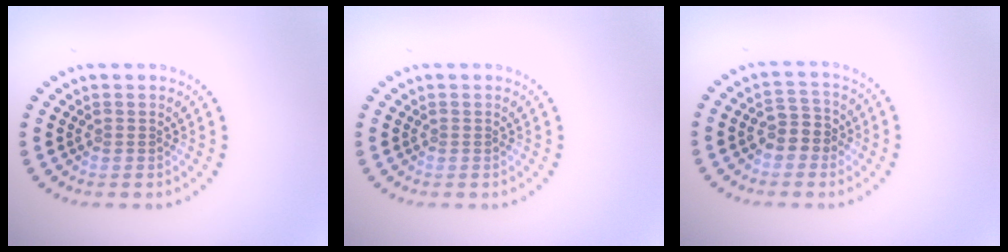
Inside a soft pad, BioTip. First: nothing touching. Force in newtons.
{"total": 0.0}
{"total": 2.8, "press": 2.7, "slide": 0.7}